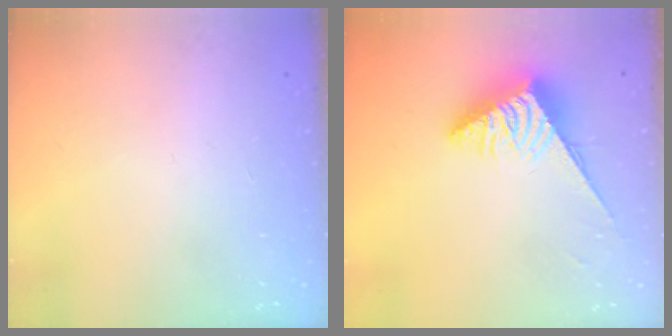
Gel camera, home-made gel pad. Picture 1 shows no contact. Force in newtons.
{"total": 5.9, "press": 5.9, "slide": 0.2}